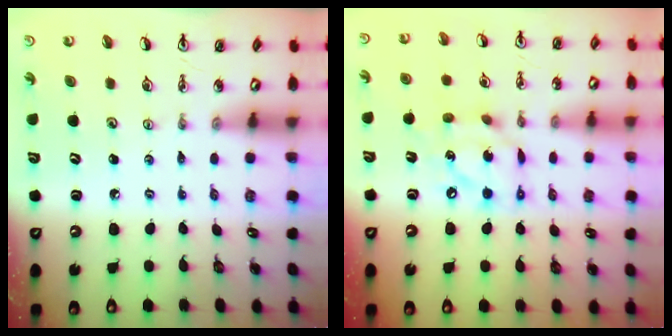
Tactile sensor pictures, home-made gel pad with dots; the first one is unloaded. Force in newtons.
{"total": 13.1, "press": 13.0, "slide": 1.0}